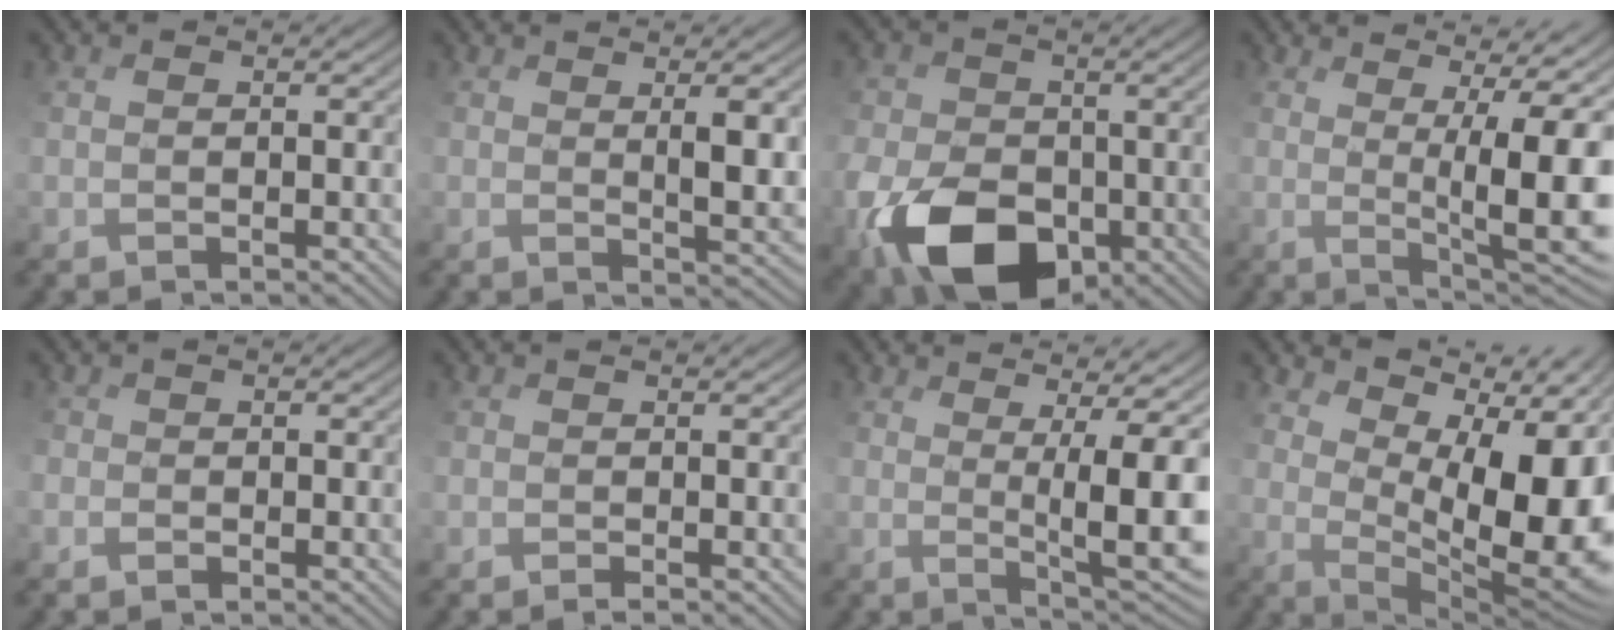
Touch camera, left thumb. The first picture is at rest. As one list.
[{"total": 5.4, "force": [1.8, 1.5, 4.9], "torque": [-0.087, 0.000, 0.042]}, {"total": 12.8, "force": [-4.6, 8.3, 8.6], "torque": [-0.193, -0.032, -0.083]}, {"total": 12.9, "force": [2.2, 4.0, 12.1], "torque": [-0.168, 0.017, 0.051]}, {"total": 1.5, "force": [-0.6, 1.2, 0.6], "torque": [-0.017, 0.002, -0.008]}, {"total": 1.0, "force": [-0.8, 0.2, 0.6], "torque": [-0.012, 0.001, -0.017]}, {"total": 9.8, "force": [1.7, 2.3, 9.4], "torque": [-0.147, 0.007, 0.040]}, {"total": 13.7, "force": [3.8, 6.0, 11.7], "torque": [-0.167, 0.002, 0.081]}]